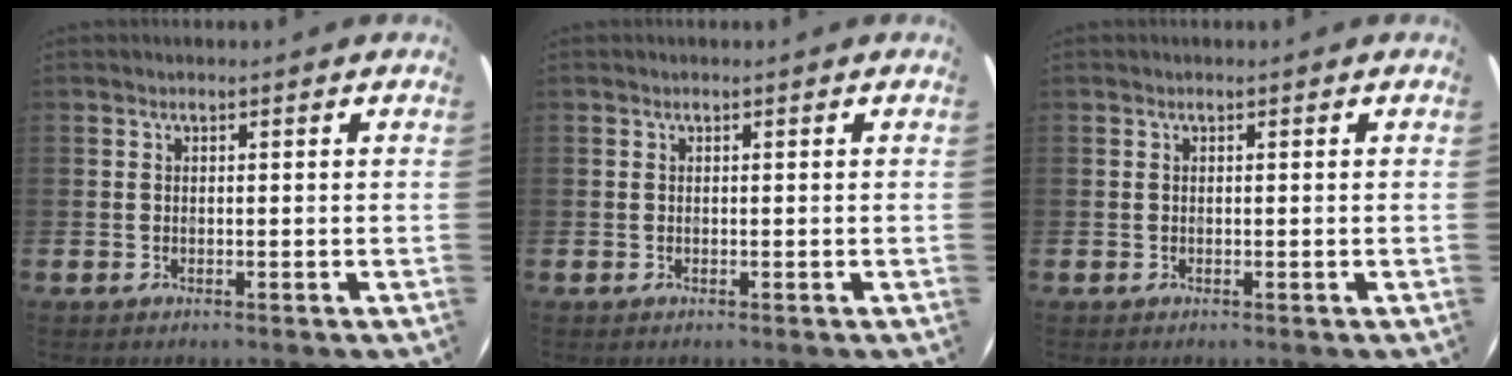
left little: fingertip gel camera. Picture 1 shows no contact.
{"total": 0.0}
{"total": 0.0}